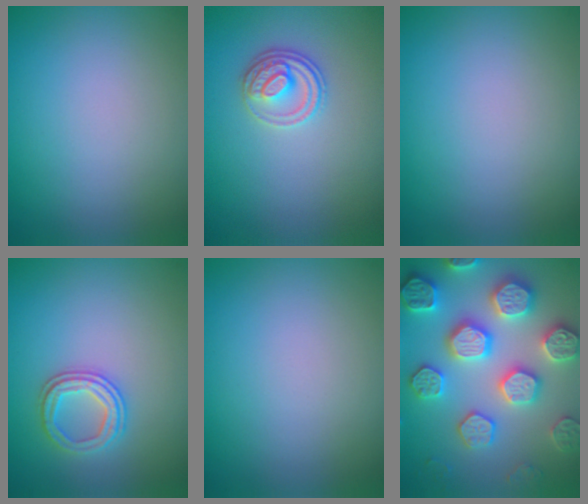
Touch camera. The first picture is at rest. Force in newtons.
{"total": 2.7, "press": 2.5, "slide": 1.0}
{"total": 0.0}
{"total": 2.5, "press": 2.4, "slide": 0.6}
{"total": 0.0}
{"total": 7.9, "press": 7.7, "slide": 1.7}